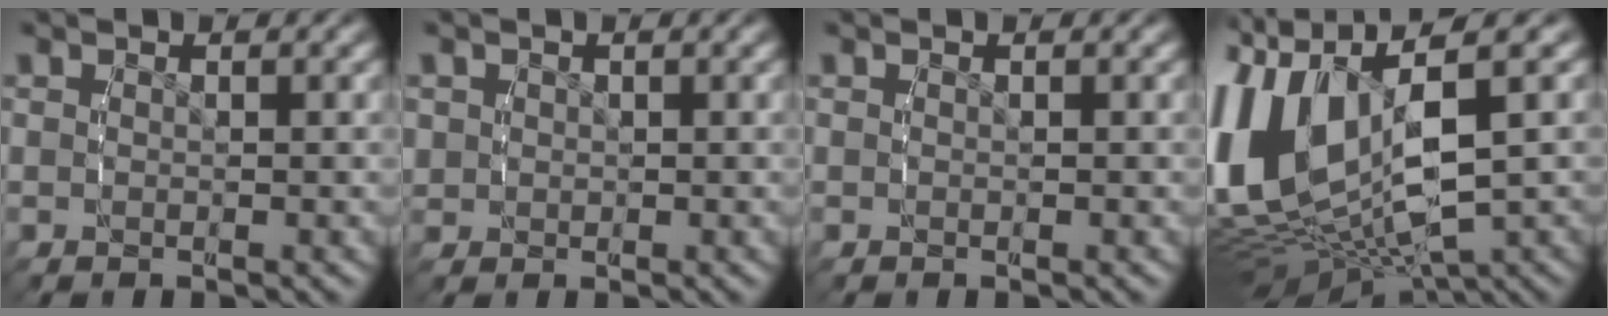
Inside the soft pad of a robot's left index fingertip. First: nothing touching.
{"total": 1.7, "force": [0.0, 1.7, 0.5], "torque": [-0.025, -0.008, 0.007]}
{"total": 0.0}
{"total": 14.7, "force": [-1.0, 10.2, 10.5], "torque": [-0.247, -0.026, -0.013]}